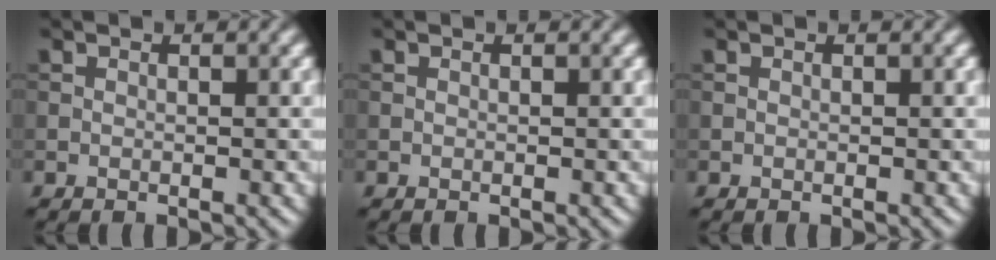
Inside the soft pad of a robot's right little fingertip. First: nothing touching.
{"total": 0.0}
{"total": 0.0}